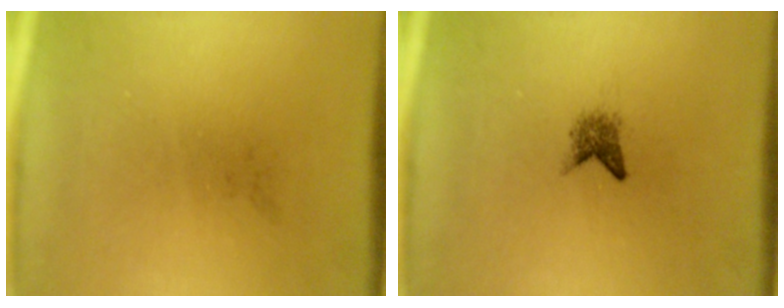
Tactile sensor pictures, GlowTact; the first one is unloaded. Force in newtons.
{"total": 1.8}